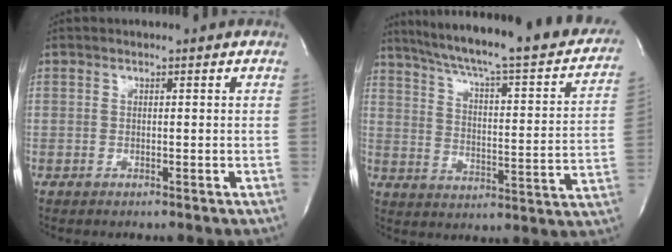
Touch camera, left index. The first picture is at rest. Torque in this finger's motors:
{"motor_torque": [0.18, -0.70, 0.39, 0.13]}